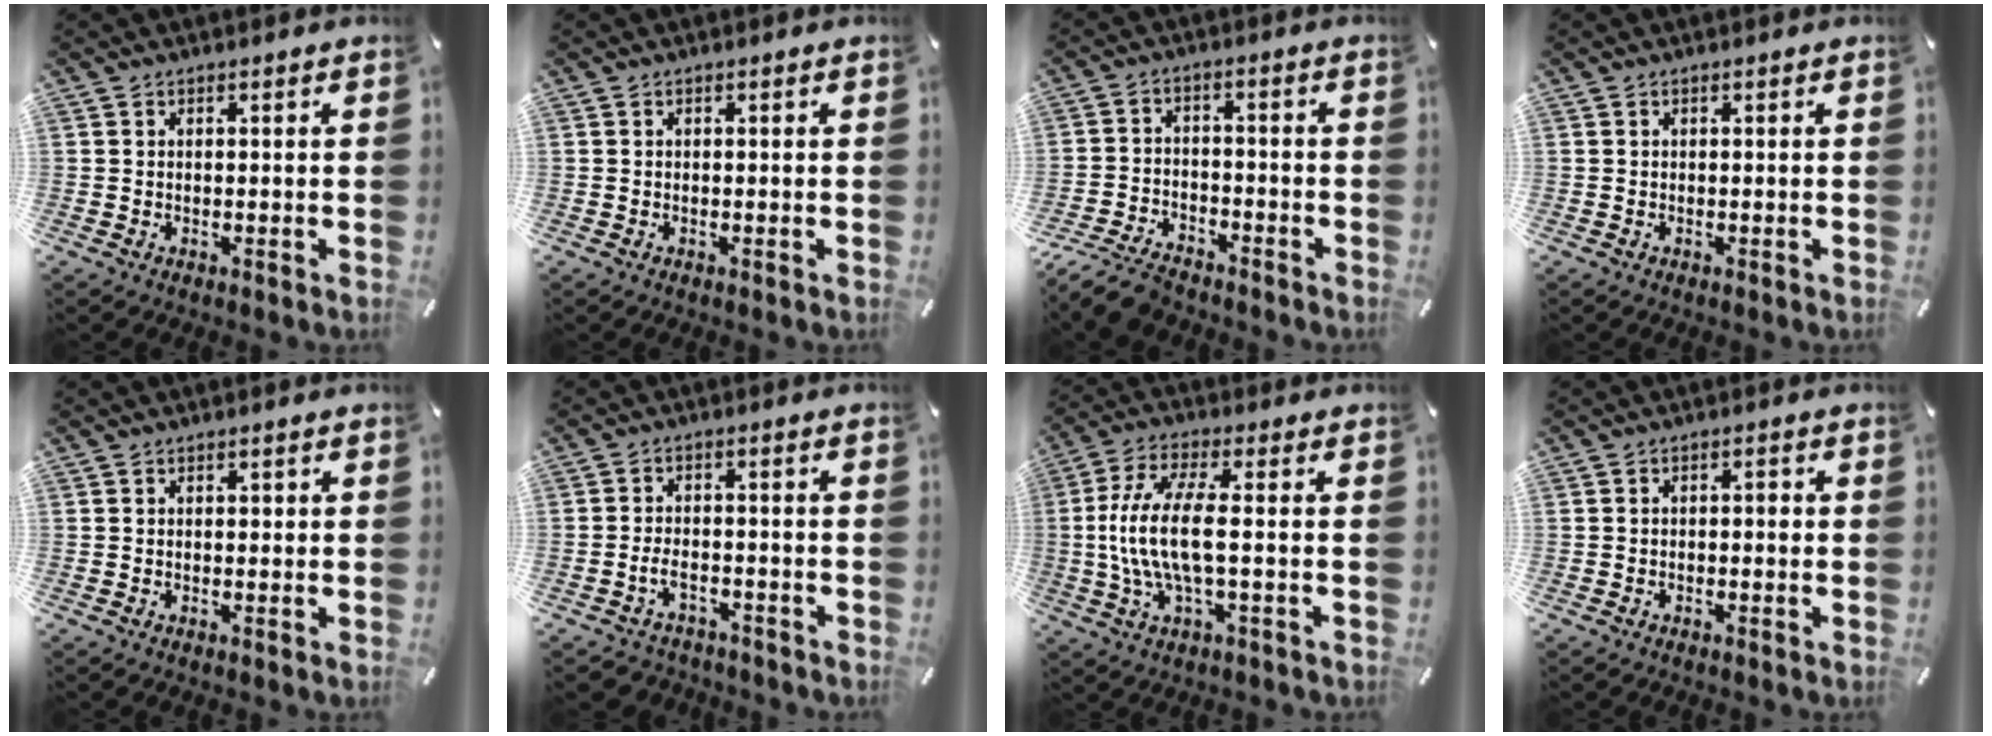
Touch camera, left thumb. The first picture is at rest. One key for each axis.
{"total": 0.0}
{"total": 7.7, "fx": -6.7, "fy": 2.5, "fz": 2.7, "tx": -0.056, "ty": 0.029, "tz": -0.130}
{"total": 0.0}
{"total": 0.7, "fx": 0.1, "fy": 0.5, "fz": 0.4, "tx": 0.000, "ty": -0.001, "tz": -0.002}
{"total": 4.4, "fx": -2.4, "fy": 2.7, "fz": 2.4, "tx": -0.055, "ty": 0.012, "tz": -0.049}
{"total": 13.3, "fx": -0.6, "fy": 4.1, "fz": 12.6, "tx": -0.261, "ty": -0.011, "tz": -0.014}
{"total": 1.8, "fx": -0.7, "fy": 0.9, "fz": 1.4, "tx": -0.027, "ty": 0.007, "tz": -0.016}